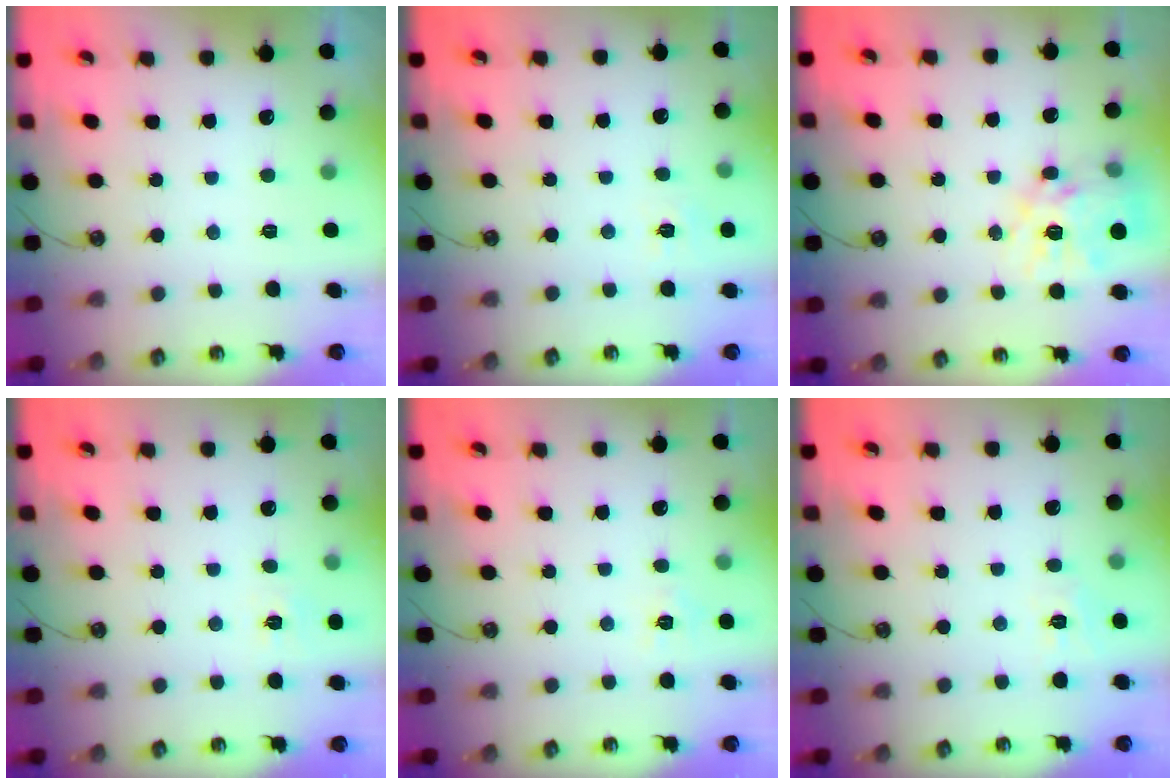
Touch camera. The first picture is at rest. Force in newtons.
{"total": 5.6, "press": 5.6, "slide": 0.5}
{"total": 15.0, "press": 14.9, "slide": 1.3}
{"total": 5.6, "press": 5.5, "slide": 0.7}
{"total": 7.0, "press": 6.9, "slide": 0.7}
{"total": 3.9, "press": 3.9, "slide": 0.2}